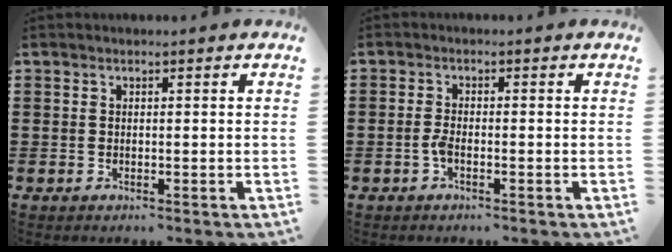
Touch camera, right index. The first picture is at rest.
{"total": 1.9, "force": [-0.8, 0.5, 1.6], "torque": [-0.046, -0.005, -0.020]}